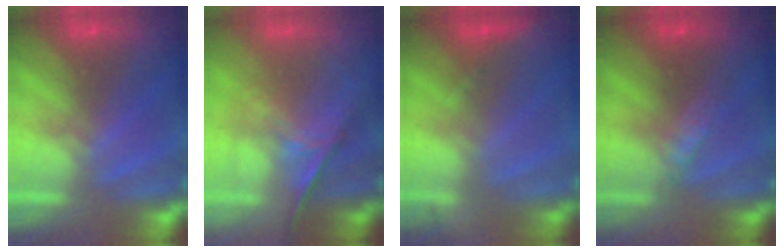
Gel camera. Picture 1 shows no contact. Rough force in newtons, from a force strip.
{"total": 1.1}
{"total": 2.7}
{"total": 2.9}